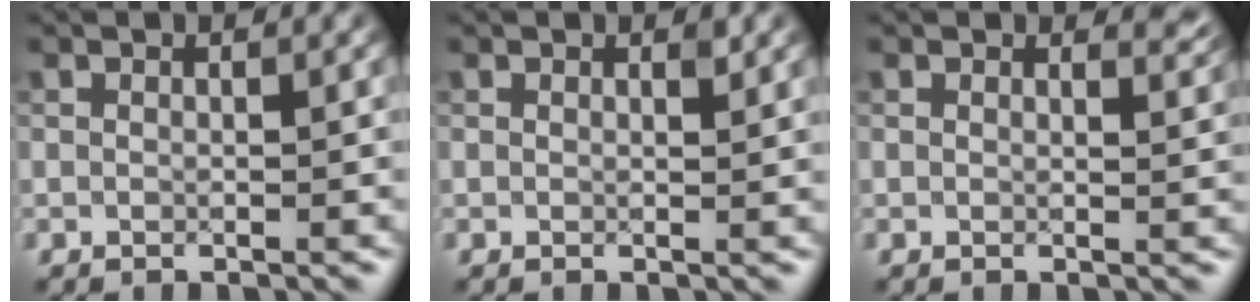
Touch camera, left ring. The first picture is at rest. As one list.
[{"total": 0.7, "force": [0.5, 0.1, 0.4], "torque": [-0.006, -0.005, 0.008]}, {"total": 1.6, "force": [1.4, 0.6, 0.7], "torque": [-0.004, -0.007, 0.022]}]